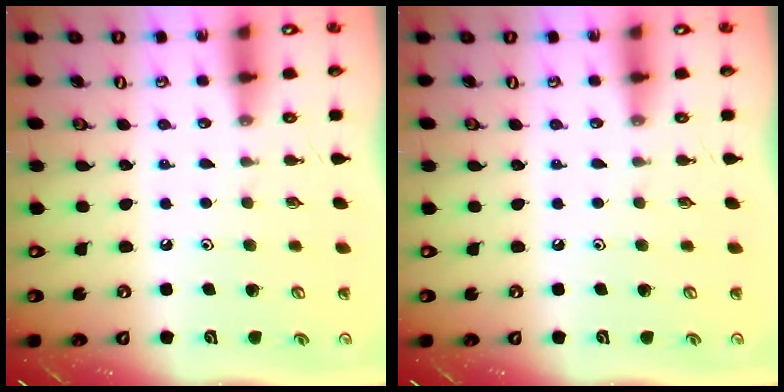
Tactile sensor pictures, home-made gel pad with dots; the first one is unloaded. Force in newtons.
{"total": 0.0}